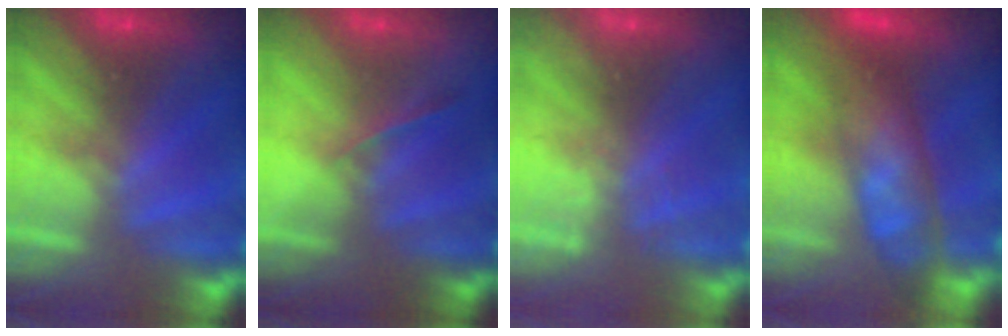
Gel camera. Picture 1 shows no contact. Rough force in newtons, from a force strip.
{"total": 1.2}
{"total": 2.4}
{"total": 9.2}